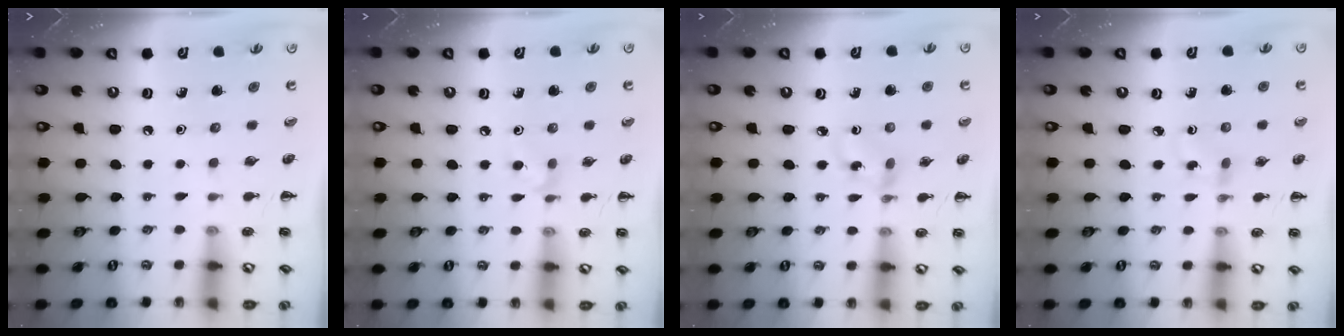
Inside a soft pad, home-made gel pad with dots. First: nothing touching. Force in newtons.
{"total": 5.5, "press": 5.2, "slide": 1.9}
{"total": 3.0, "press": 2.9, "slide": 0.7}
{"total": 2.4, "press": 2.1, "slide": 1.1}